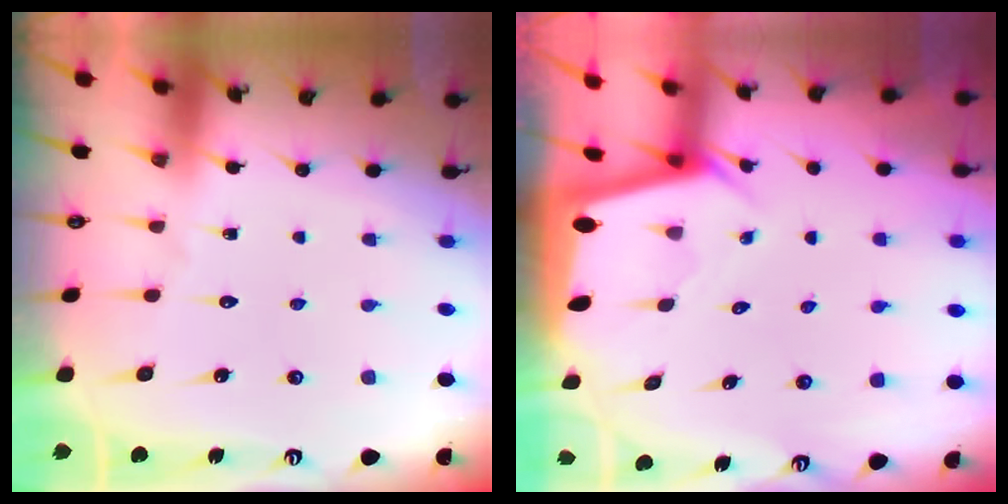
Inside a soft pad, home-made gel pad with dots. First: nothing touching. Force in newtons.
{"total": 2.5, "press": 2.5, "slide": 0.2}